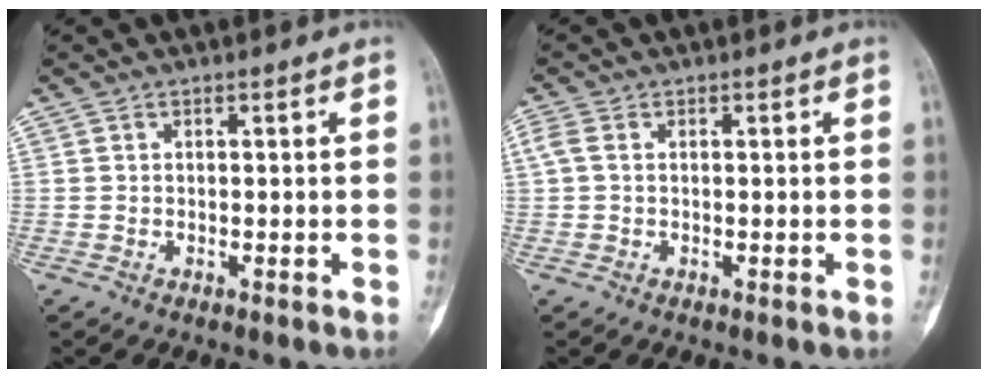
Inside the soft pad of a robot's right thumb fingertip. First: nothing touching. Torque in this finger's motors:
{"motor_torque": [-0.06, 0.48, 0.02, -0.02, -0.01]}